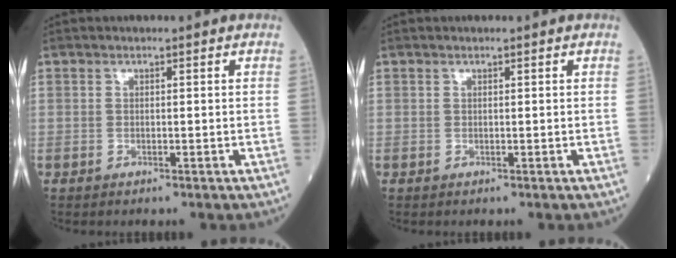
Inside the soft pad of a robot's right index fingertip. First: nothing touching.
{"total": 0.0}